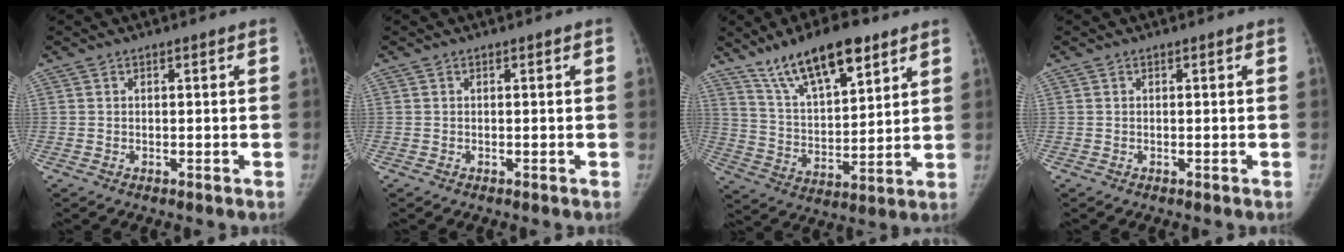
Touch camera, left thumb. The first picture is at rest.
{"total": 0.0}
{"total": 16.6, "force": [11.0, 6.0, 10.8], "torque": [-0.156, -0.048, 0.200]}
{"total": 0.0}